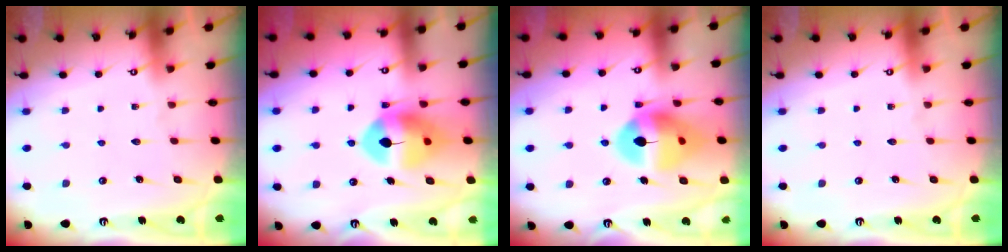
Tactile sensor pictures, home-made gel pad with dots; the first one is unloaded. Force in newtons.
{"total": 11.2, "press": 11.0, "slide": 1.6}
{"total": 13.9, "press": 13.8, "slide": 1.5}
{"total": 0.0}